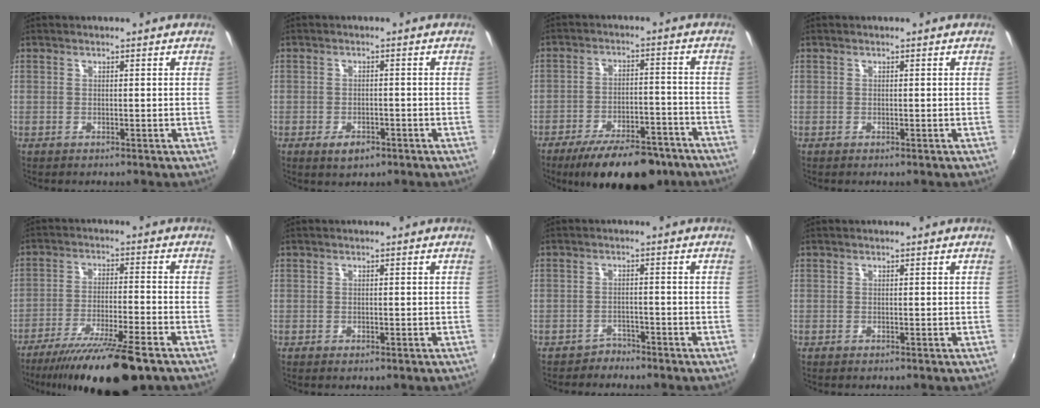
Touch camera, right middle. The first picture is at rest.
{"total": 3.7, "force": [-2.1, 1.9, 2.3], "torque": [-0.049, -0.007, -0.033]}
{"total": 16.5, "force": [-12.6, 6.1, 8.8], "torque": [-0.155, -0.008, -0.174]}
{"total": 0.0}
{"total": 16.8, "force": [-13.0, 1.9, 10.5], "torque": [-0.201, -0.031, -0.212]}
{"total": 0.9, "force": [-0.5, 0.5, 0.5], "torque": [-0.009, -0.003, -0.009]}
{"total": 2.6, "force": [-2.4, 1.0, -0.2], "torque": [0.001, 0.004, -0.041]}
{"total": 0.0}